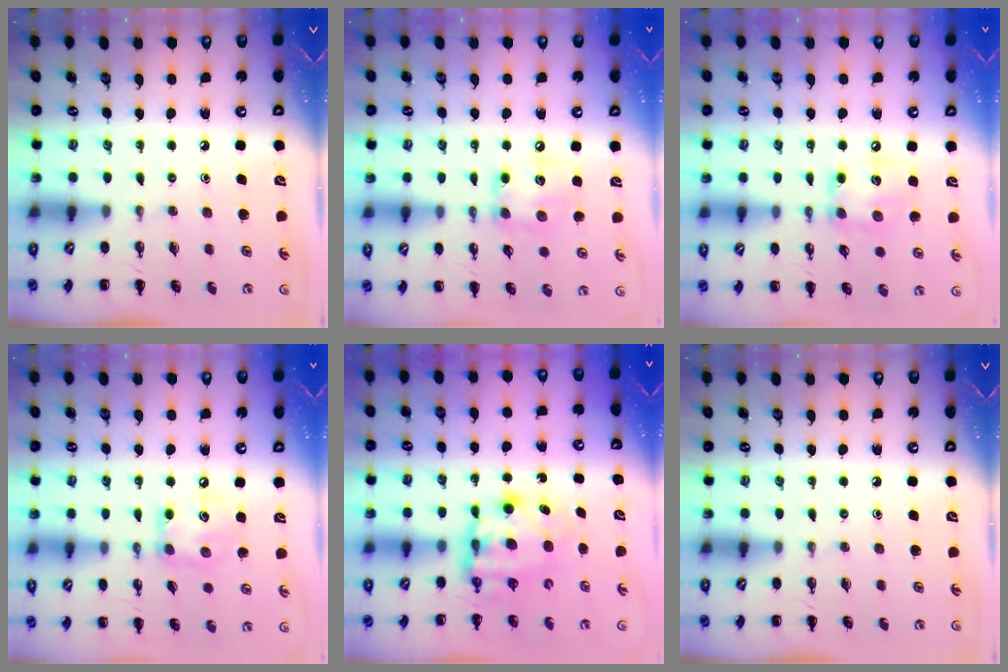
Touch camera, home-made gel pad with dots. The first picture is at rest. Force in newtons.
{"total": 10.7, "press": 10.7, "slide": 0.6}
{"total": 10.7, "press": 10.7, "slide": 0.6}
{"total": 9.4, "press": 9.4, "slide": 0.4}
{"total": 9.9, "press": 9.8, "slide": 1.4}
{"total": 0.0}